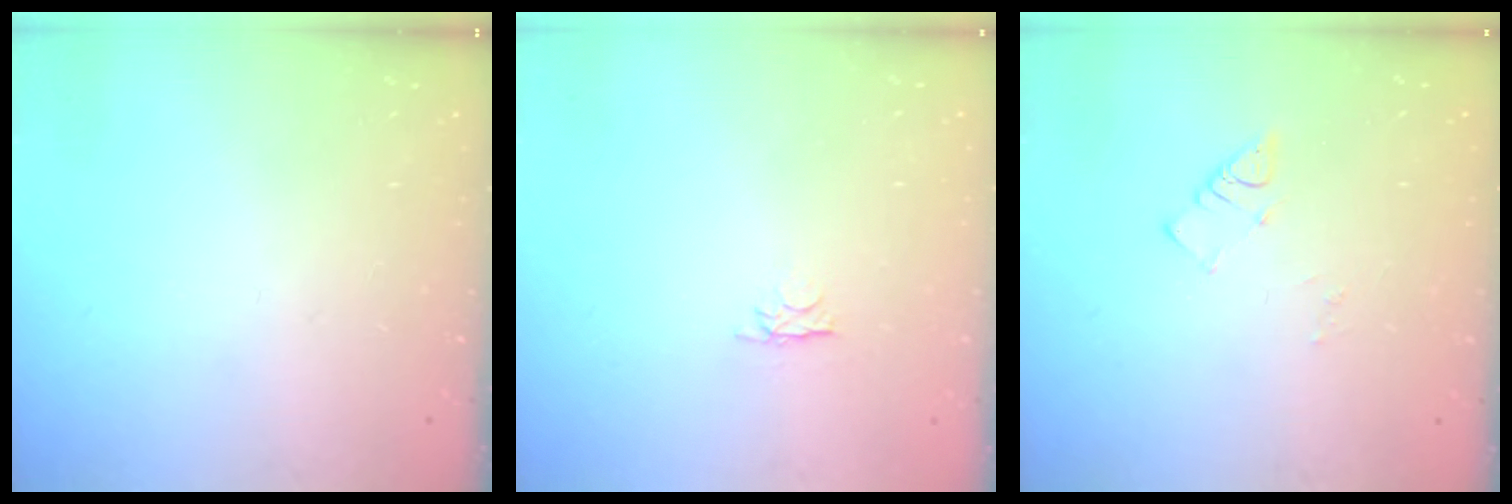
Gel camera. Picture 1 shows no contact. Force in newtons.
{"total": 2.8, "press": 2.7, "slide": 0.4}
{"total": 4.1, "press": 4.0, "slide": 0.7}